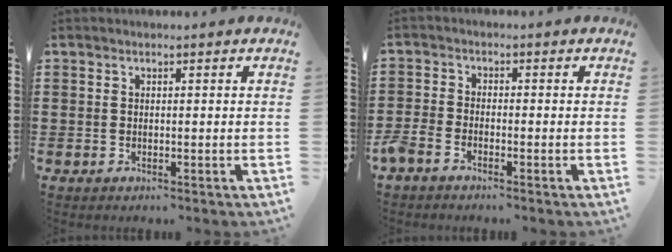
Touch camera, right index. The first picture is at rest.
{"total": 2.1, "force": [-2.0, 0.6, 0.6], "torque": [-0.027, -0.001, -0.043]}